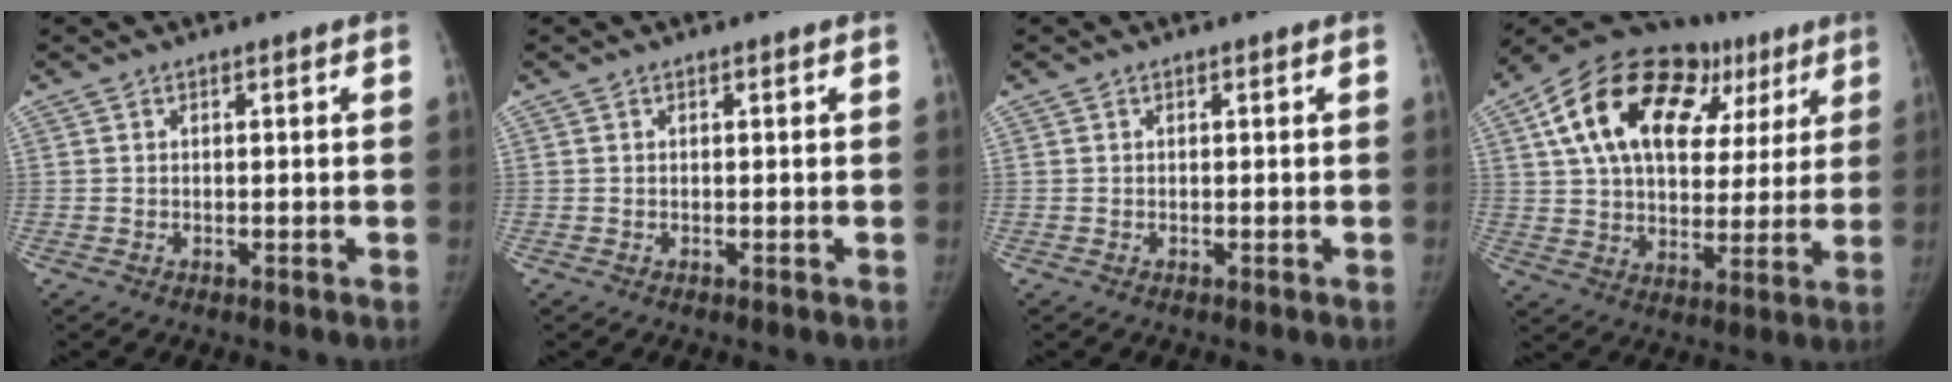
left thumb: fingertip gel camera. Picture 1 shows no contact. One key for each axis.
{"total": 0.0}
{"total": 0.0}
{"total": 26.5, "fx": 10.9, "fy": 16.5, "fz": 17.7, "tx": -0.259, "ty": 0.037, "tz": 0.175}